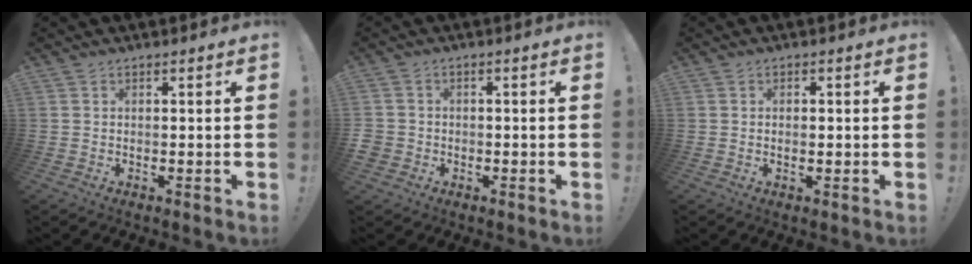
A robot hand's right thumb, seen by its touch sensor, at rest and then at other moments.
{"total": 3.3, "force": [-1.2, 2.8, 1.2], "torque": [-0.029, 0.007, -0.019]}
{"total": 1.1, "force": [-0.2, 0.5, 1.0], "torque": [-0.013, -0.001, -0.004]}